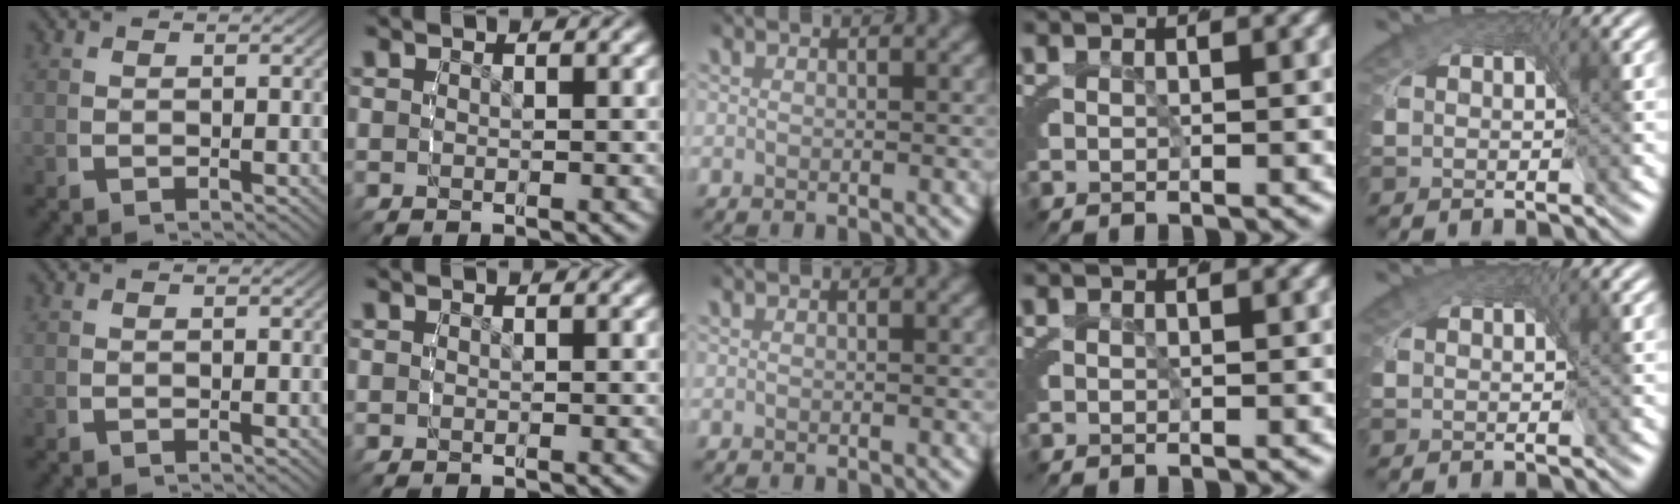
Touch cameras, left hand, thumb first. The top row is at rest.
{"little": {"total": 0.6, "force": [-0.1, 0.6, 0.1], "torque": [-0.008, -0.002, -0.003]}}